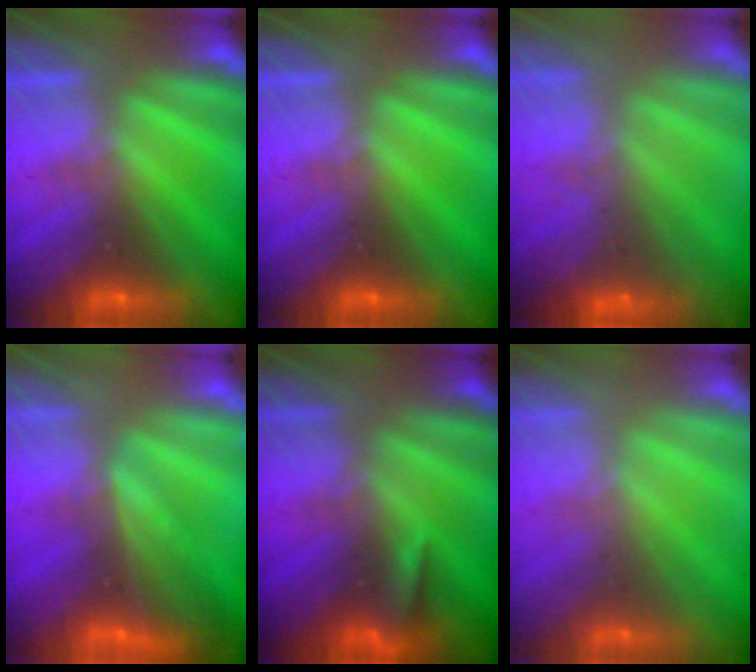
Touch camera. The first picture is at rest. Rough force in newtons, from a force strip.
{"total": 0.0}
{"total": 5.9}
{"total": 7.9}
{"total": 5.0}
{"total": 2.3}